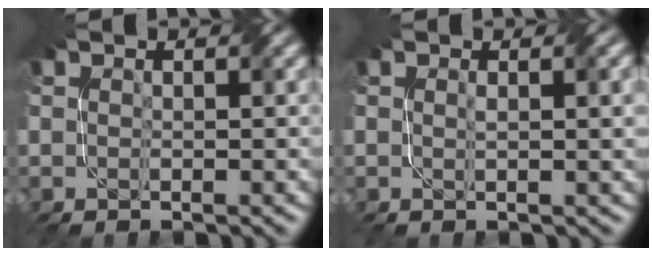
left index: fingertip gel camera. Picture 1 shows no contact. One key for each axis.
{"total": 2.3, "fx": 0.5, "fy": 0.7, "fz": 2.1, "tx": -0.027, "ty": 0.004, "tz": 0.010}